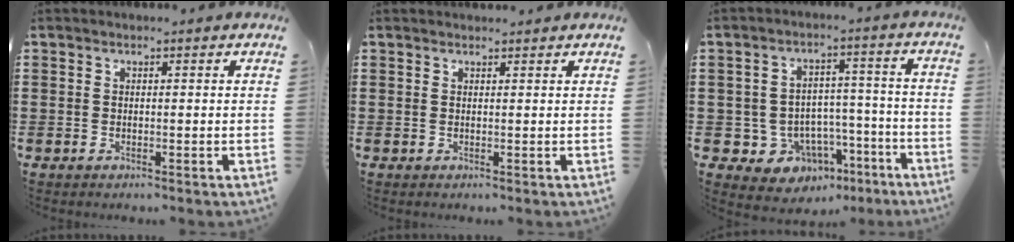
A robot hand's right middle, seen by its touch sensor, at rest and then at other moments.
{"total": 0.7, "force": [0.7, 0.1, -0.1], "torque": [0.007, -0.003, 0.012]}
{"total": 6.9, "force": [-4.0, 5.4, 1.3], "torque": [-0.041, 0.024, -0.069]}